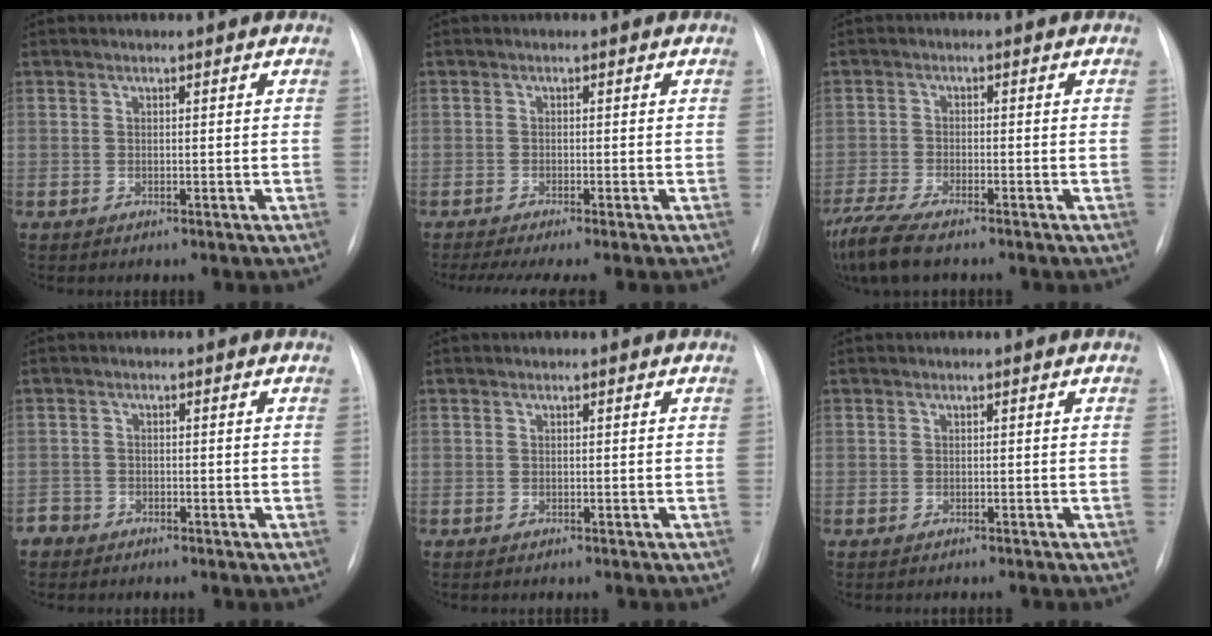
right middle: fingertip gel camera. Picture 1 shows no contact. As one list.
[{"total": 6.3, "force": [-5.1, -0.1, 3.7], "torque": [-0.052, -0.013, -0.079]}, {"total": 9.9, "force": [-7.8, 2.0, 5.7], "torque": [-0.118, -0.025, -0.138]}, {"total": 1.9, "force": [-1.5, 1.0, -0.4], "torque": [0.003, 0.003, -0.029]}, {"total": 0.7, "force": [-0.6, 0.1, 0.4], "torque": [-0.010, -0.004, -0.005]}, {"total": 2.3, "force": [-2.1, 0.2, 0.8], "torque": [-0.013, -0.005, -0.024]}]